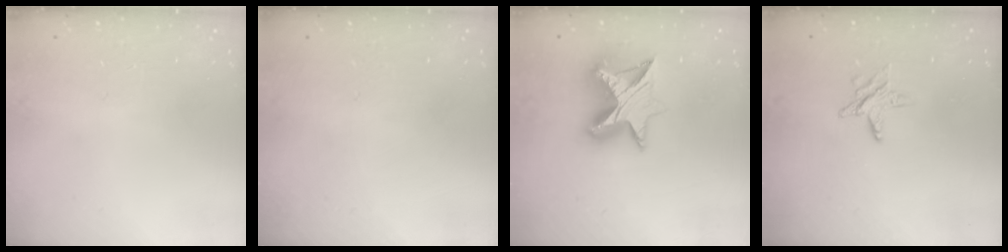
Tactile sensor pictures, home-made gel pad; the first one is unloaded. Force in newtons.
{"total": 0.0}
{"total": 11.0, "press": 10.9, "slide": 0.7}
{"total": 4.7, "press": 4.7, "slide": 0.5}